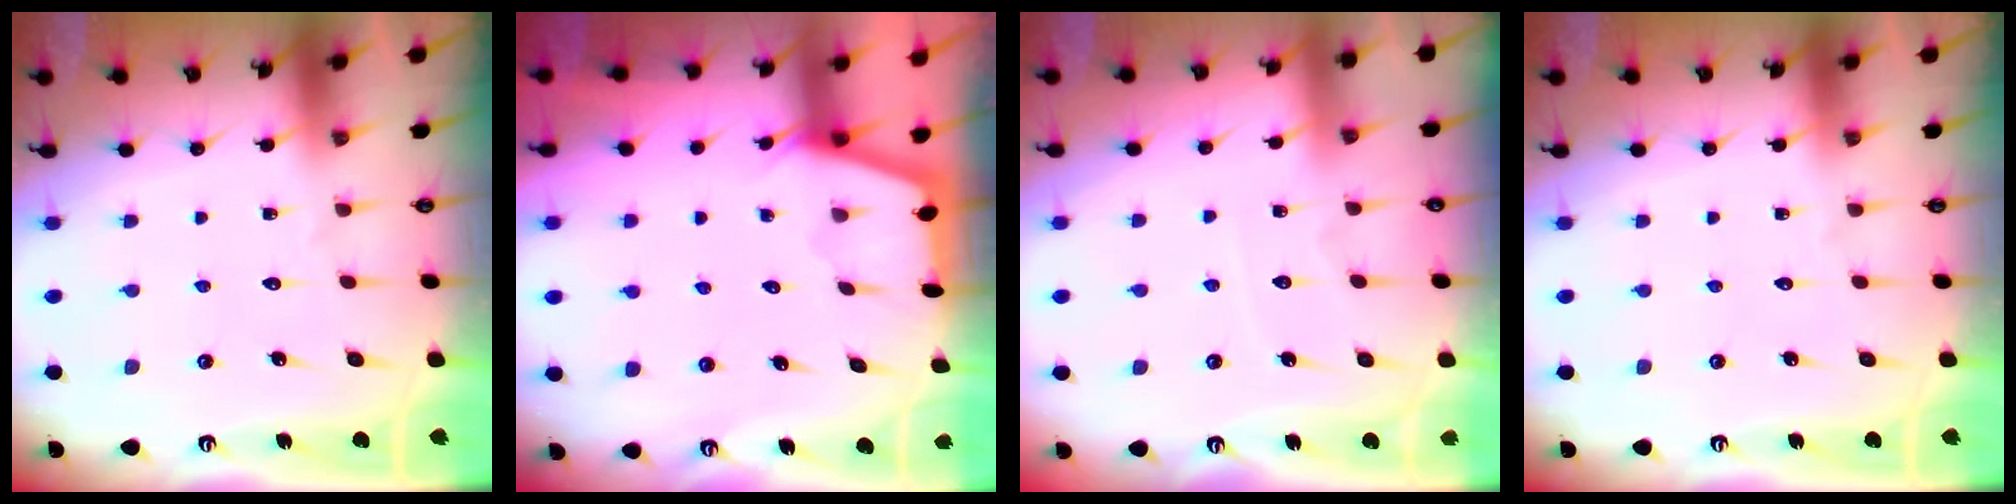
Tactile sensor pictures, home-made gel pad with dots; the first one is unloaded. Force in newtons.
{"total": 1.8, "press": 1.8, "slide": 0.2}
{"total": 3.6, "press": 3.5, "slide": 0.4}
{"total": 0.0}